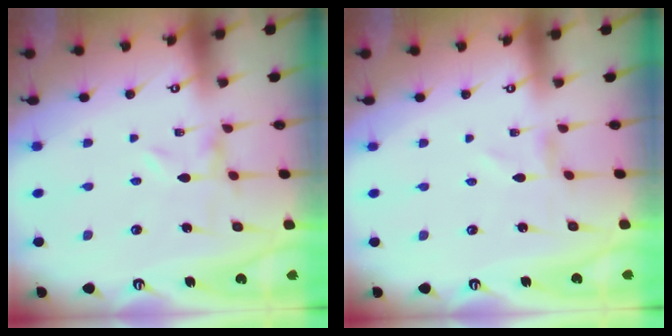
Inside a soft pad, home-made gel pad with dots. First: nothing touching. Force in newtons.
{"total": 0.8, "press": 0.8, "slide": 0.1}